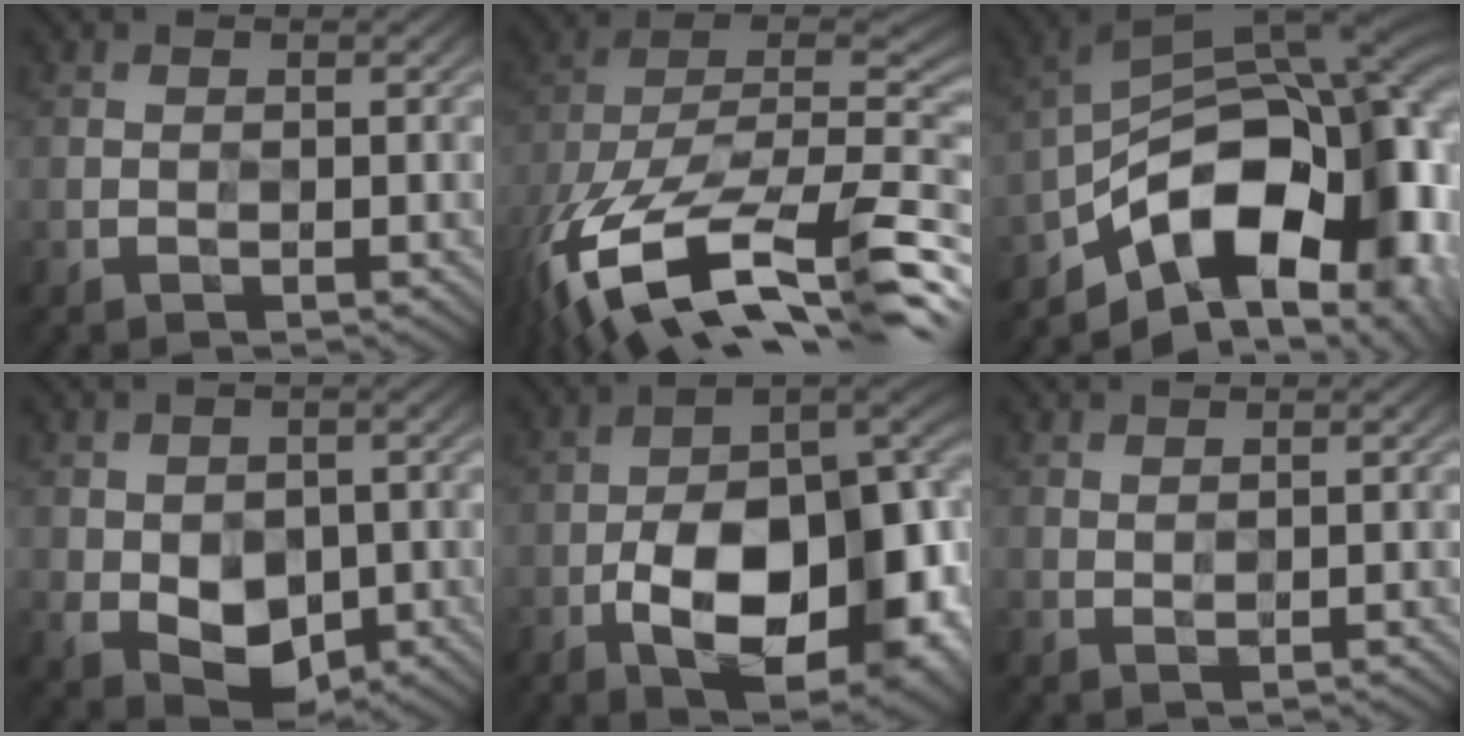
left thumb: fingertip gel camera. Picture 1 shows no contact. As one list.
[{"total": 16.5, "force": [-8.7, 7.5, 11.9], "torque": [-0.246, -0.022, -0.139]}, {"total": 15.1, "force": [-7.0, 8.5, 10.3], "torque": [-0.153, -0.005, -0.124]}, {"total": 4.5, "force": [0.0, 3.6, 2.7], "torque": [-0.063, -0.009, 0.004]}, {"total": 16.6, "force": [-5.8, 8.5, 13.0], "torque": [-0.201, -0.018, -0.081]}, {"total": 1.3, "force": [1.2, -0.3, -0.3], "torque": [-0.003, -0.001, 0.024]}]